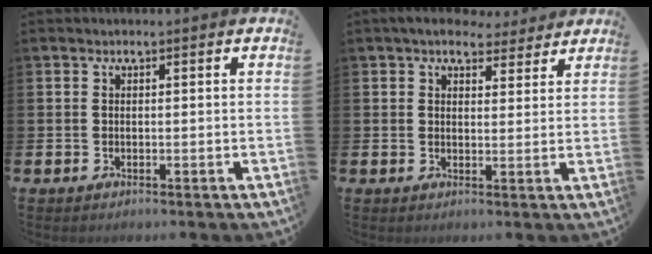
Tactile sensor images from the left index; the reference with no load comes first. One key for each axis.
{"total": 5.5, "fx": 4.9, "fy": 2.2, "fz": 1.1, "tx": -0.023, "ty": -0.021, "tz": 0.089}